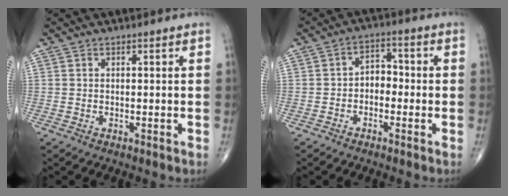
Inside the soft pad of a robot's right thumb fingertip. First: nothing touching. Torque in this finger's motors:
{"motor_torque": [0.03, 0.09, 0.43, -0.01, 0.08]}